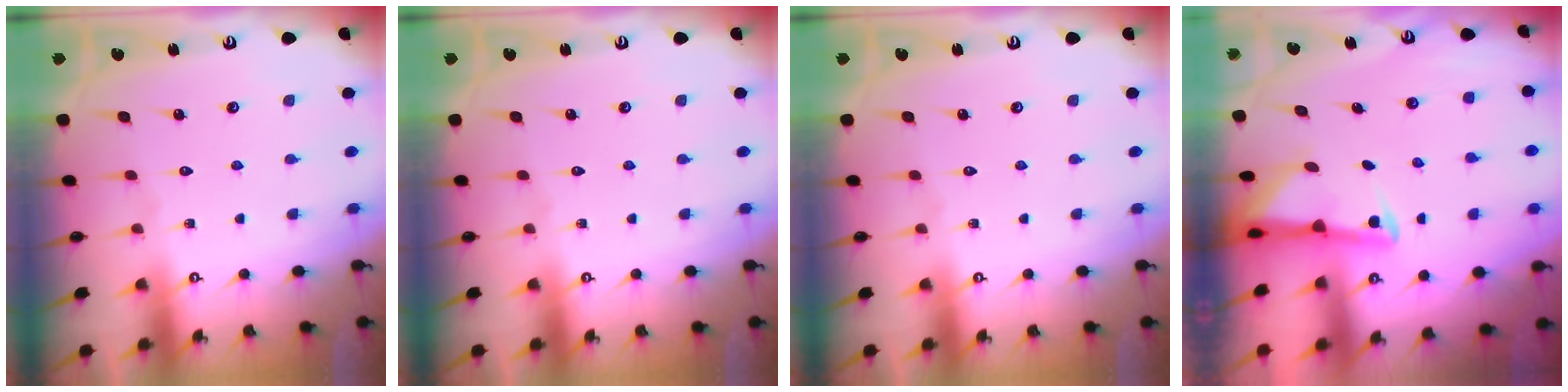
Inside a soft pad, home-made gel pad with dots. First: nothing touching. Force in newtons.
{"total": 0.0}
{"total": 0.0}
{"total": 3.0, "press": 2.9, "slide": 0.6}